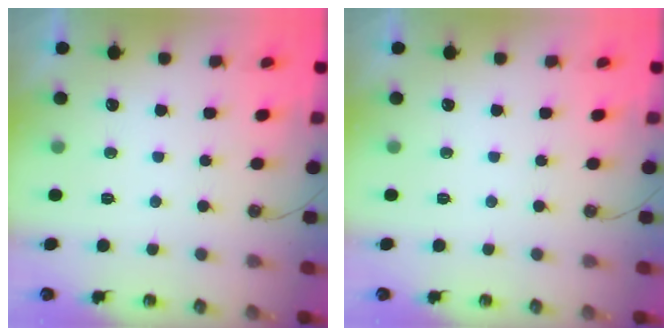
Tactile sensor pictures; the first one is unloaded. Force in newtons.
{"total": 0.0}